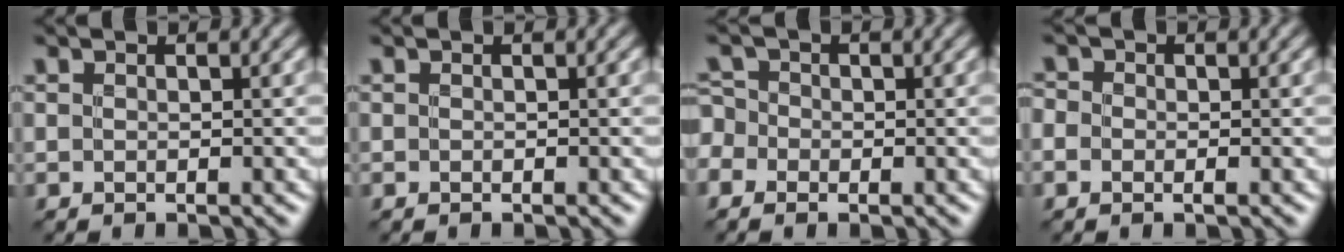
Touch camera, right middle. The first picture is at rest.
{"total": 0.0}
{"total": 2.1, "force": [-0.6, 1.8, 0.8], "torque": [-0.010, 0.012, -0.021]}
{"total": 1.2, "force": [-0.2, 1.0, 0.7], "torque": [-0.013, 0.000, -0.011]}